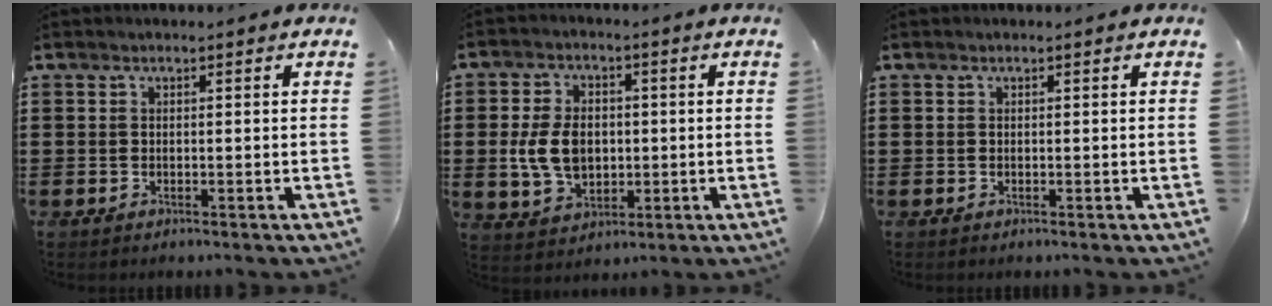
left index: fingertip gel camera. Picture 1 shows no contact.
{"total": 7.8, "force": [-0.2, 5.6, 5.4], "torque": [-0.121, 0.008, -0.009]}
{"total": 0.0}